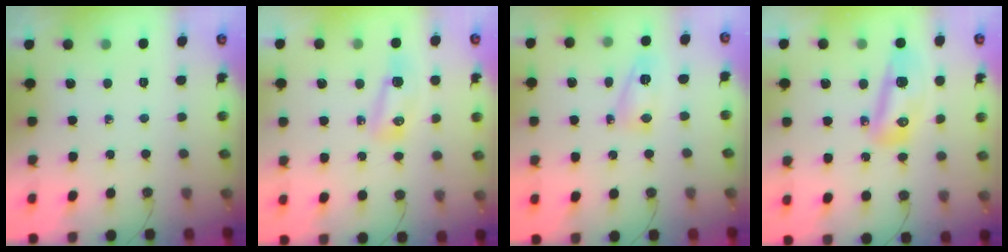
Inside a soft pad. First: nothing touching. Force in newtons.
{"total": 7.8, "press": 7.6, "slide": 1.6}
{"total": 6.8, "press": 6.7, "slide": 0.9}
{"total": 9.8, "press": 9.7, "slide": 1.3}